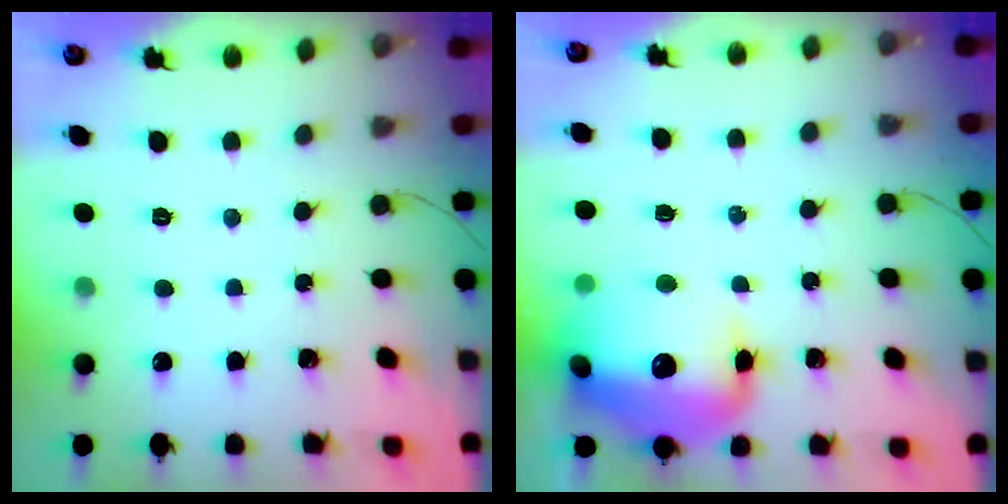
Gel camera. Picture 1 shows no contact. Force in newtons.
{"total": 22.1, "press": 20.7, "slide": 7.7}